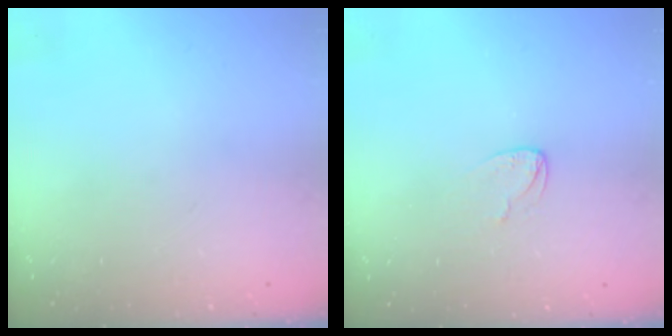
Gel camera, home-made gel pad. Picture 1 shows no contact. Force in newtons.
{"total": 3.8, "press": 3.8, "slide": 0.3}